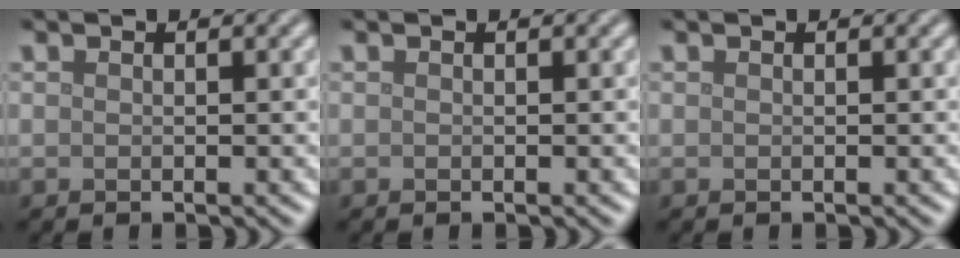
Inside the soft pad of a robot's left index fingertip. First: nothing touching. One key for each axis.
{"total": 0.0}
{"total": 0.0}